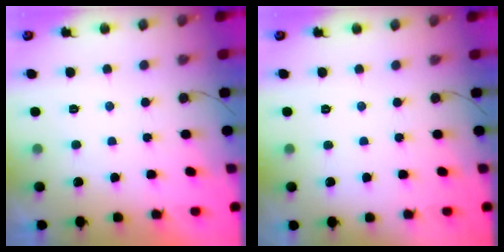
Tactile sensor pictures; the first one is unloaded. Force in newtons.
{"total": 0.0}